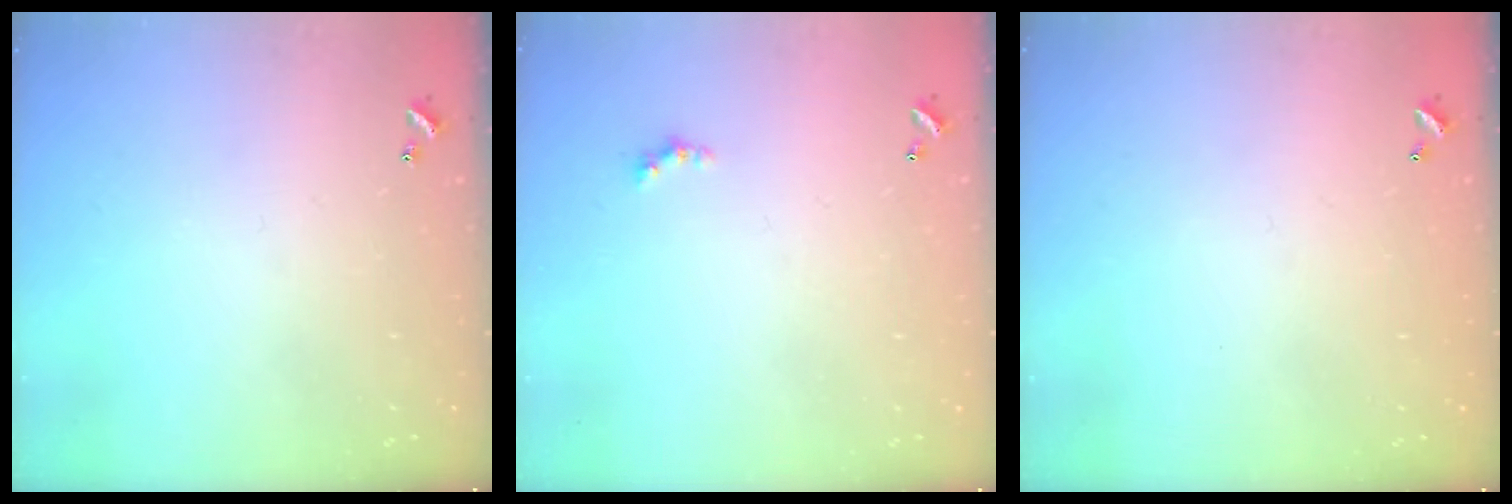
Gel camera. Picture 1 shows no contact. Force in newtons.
{"total": 1.3, "press": 1.2, "slide": 0.4}
{"total": 2.7, "press": 2.7, "slide": 0.1}